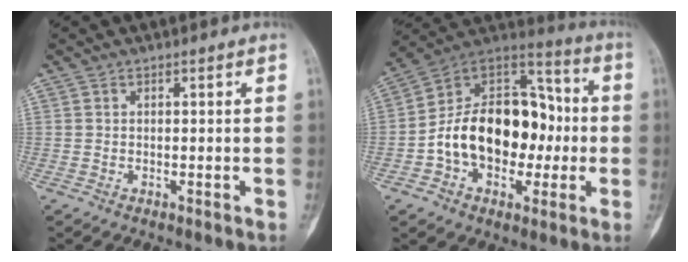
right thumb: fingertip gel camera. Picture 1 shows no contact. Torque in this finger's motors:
{"motor_torque": [2.27, 2.18, 2.03, -0.54, 0.21]}